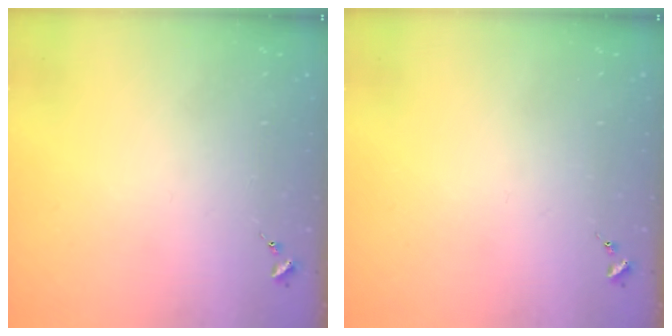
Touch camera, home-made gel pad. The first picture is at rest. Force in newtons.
{"total": 0.0}